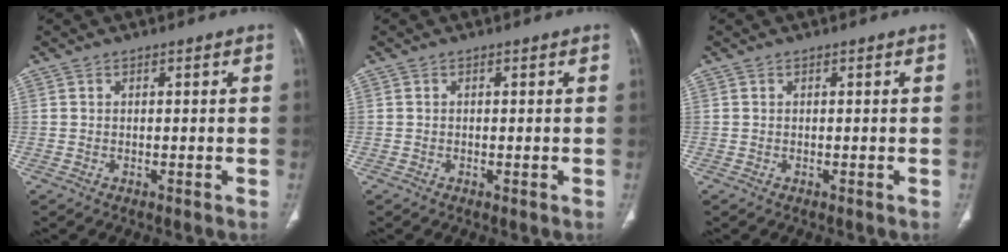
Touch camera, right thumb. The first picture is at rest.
{"total": 0.0}
{"total": 0.0}